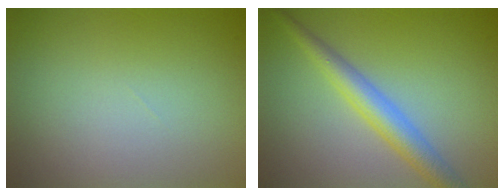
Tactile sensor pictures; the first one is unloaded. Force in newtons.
{"total": 3.8, "press": 3.8, "slide": 0.0}